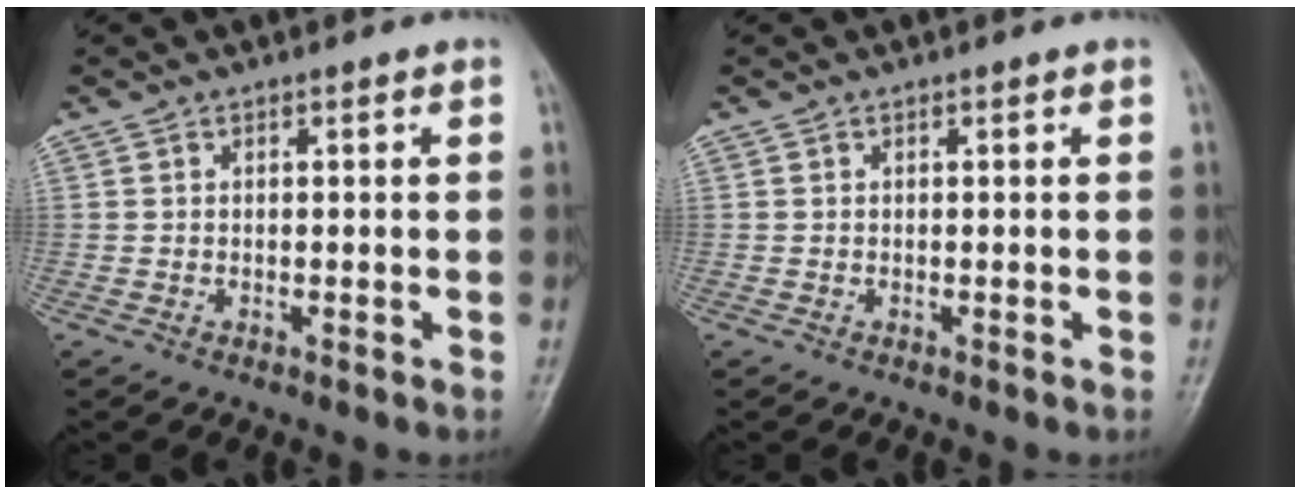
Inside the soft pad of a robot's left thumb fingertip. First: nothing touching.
{"total": 0.0}